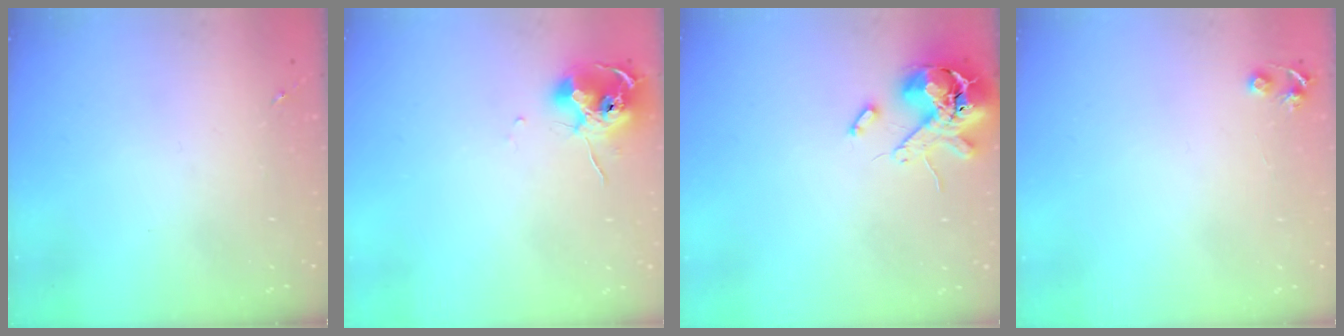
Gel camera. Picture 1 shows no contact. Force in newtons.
{"total": 10.3, "press": 10.3, "slide": 0.9}
{"total": 12.8, "press": 12.6, "slide": 2.0}
{"total": 4.8, "press": 4.8, "slide": 0.6}